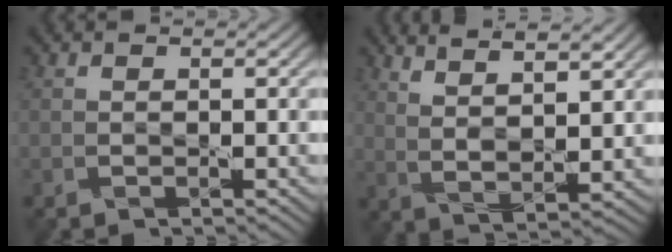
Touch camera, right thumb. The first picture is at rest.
{"total": 8.0, "force": [5.7, 1.7, 5.4], "torque": [-0.088, -0.003, 0.088]}